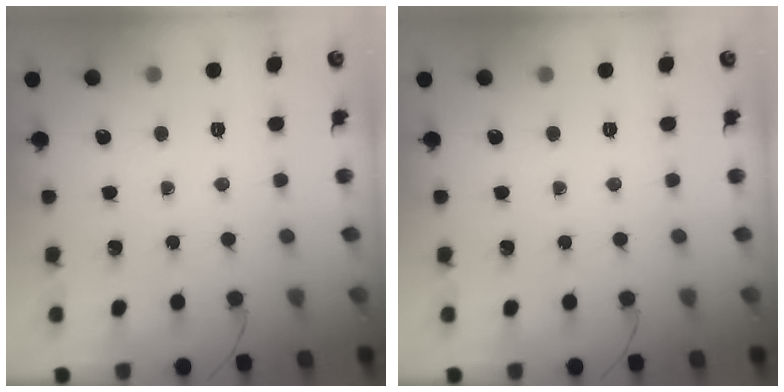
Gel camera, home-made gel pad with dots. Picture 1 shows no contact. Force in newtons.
{"total": 0.0}